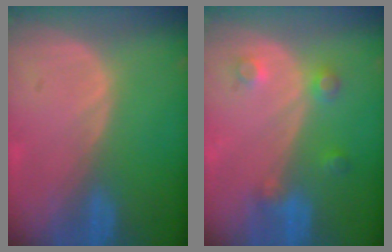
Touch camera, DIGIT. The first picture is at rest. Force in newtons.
{"total": 3.6, "press": 3.3, "slide": 1.5}